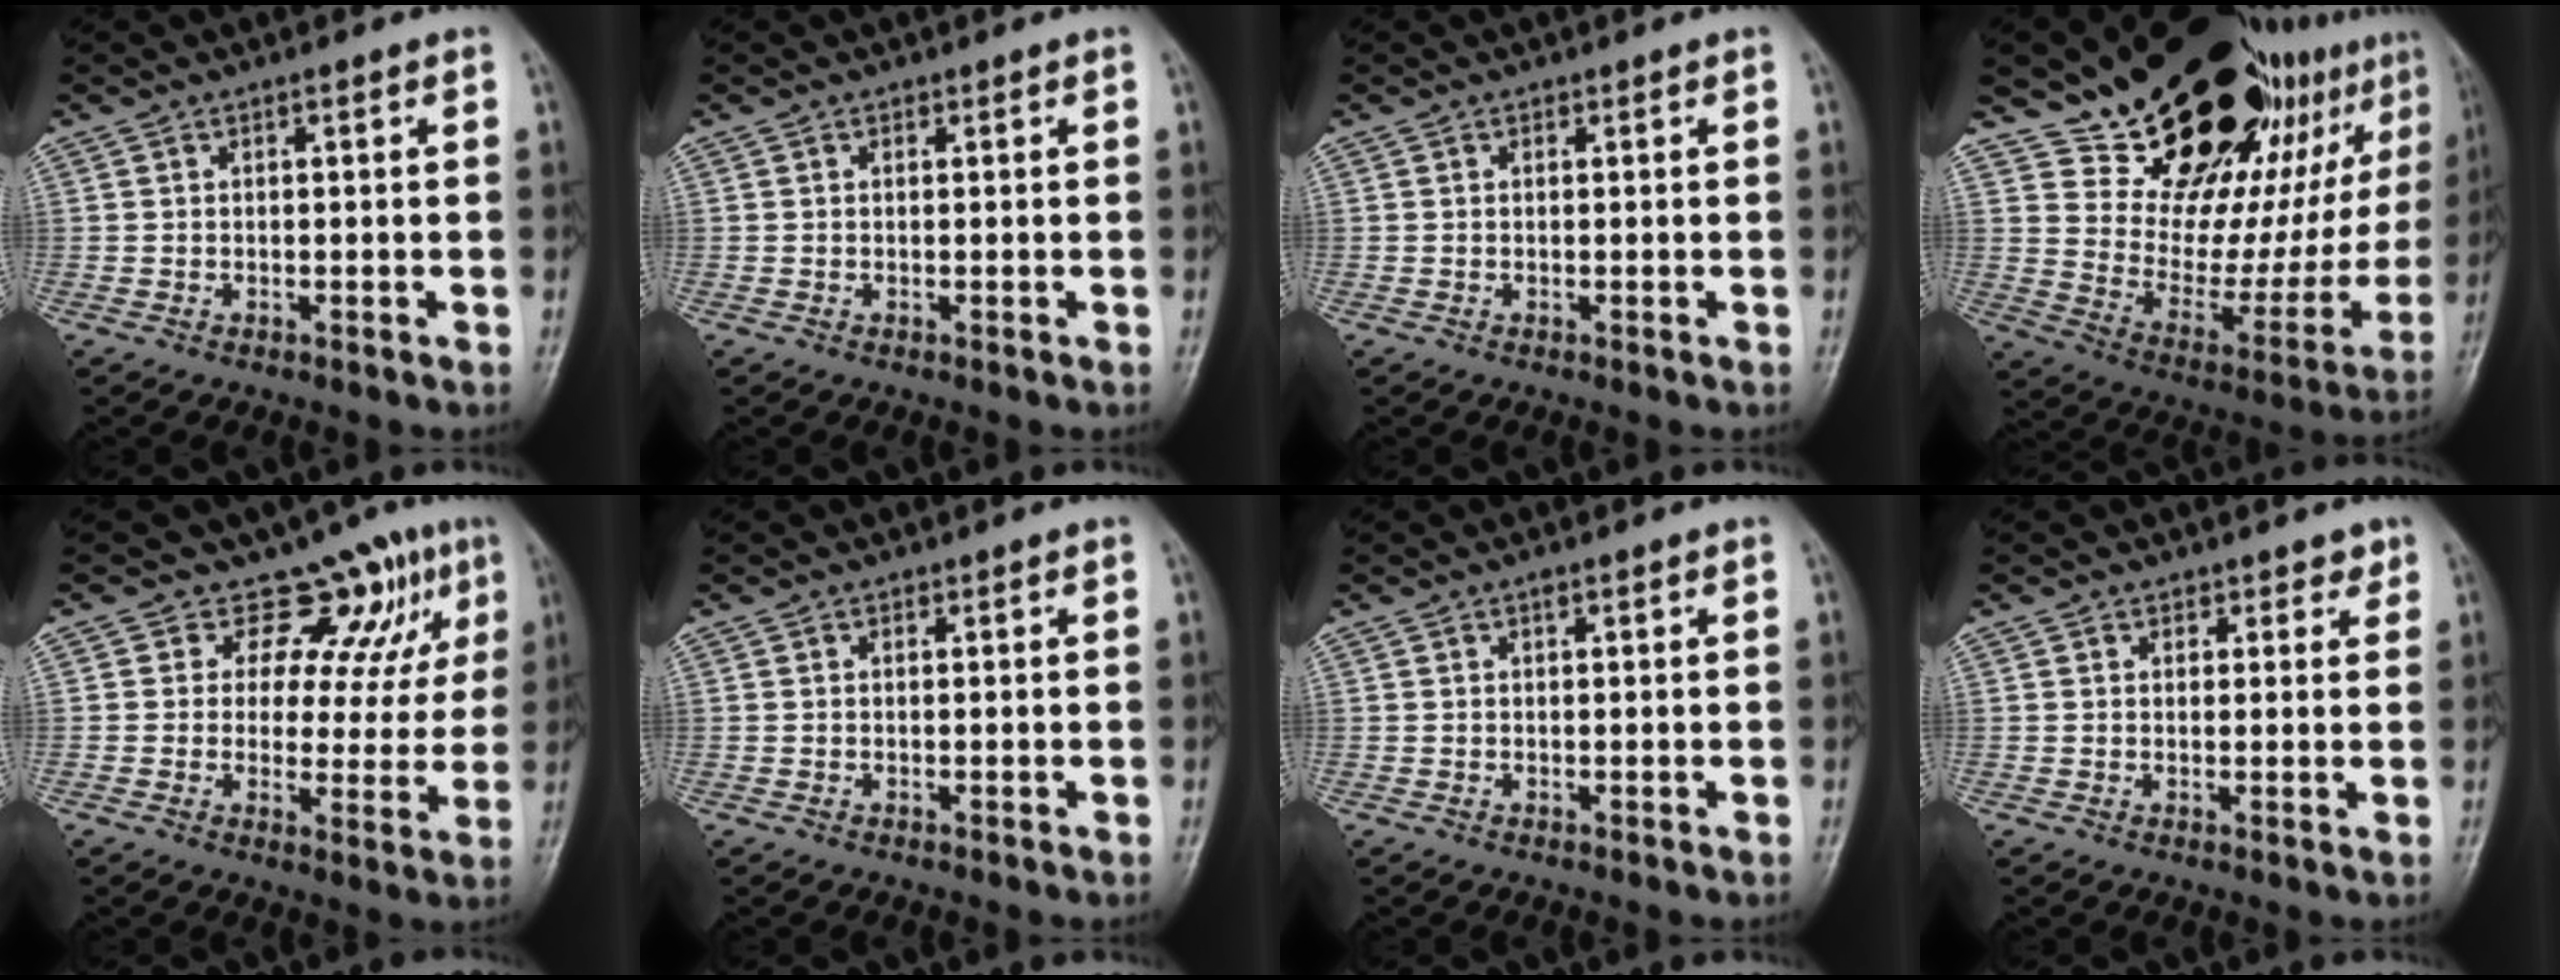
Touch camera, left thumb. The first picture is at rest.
{"total": 0.0}
{"total": 0.0}
{"total": 30.4, "force": [19.3, 14.3, 18.6], "torque": [-0.227, -0.089, 0.299]}
{"total": 10.4, "force": [6.8, 6.1, 4.9], "torque": [-0.024, -0.037, 0.077]}
{"total": 0.0}
{"total": 0.7, "force": [0.4, 0.3, 0.5], "torque": [-0.006, -0.001, 0.005]}
{"total": 2.5, "force": [1.7, 1.7, 0.3], "torque": [0.024, -0.008, 0.018]}